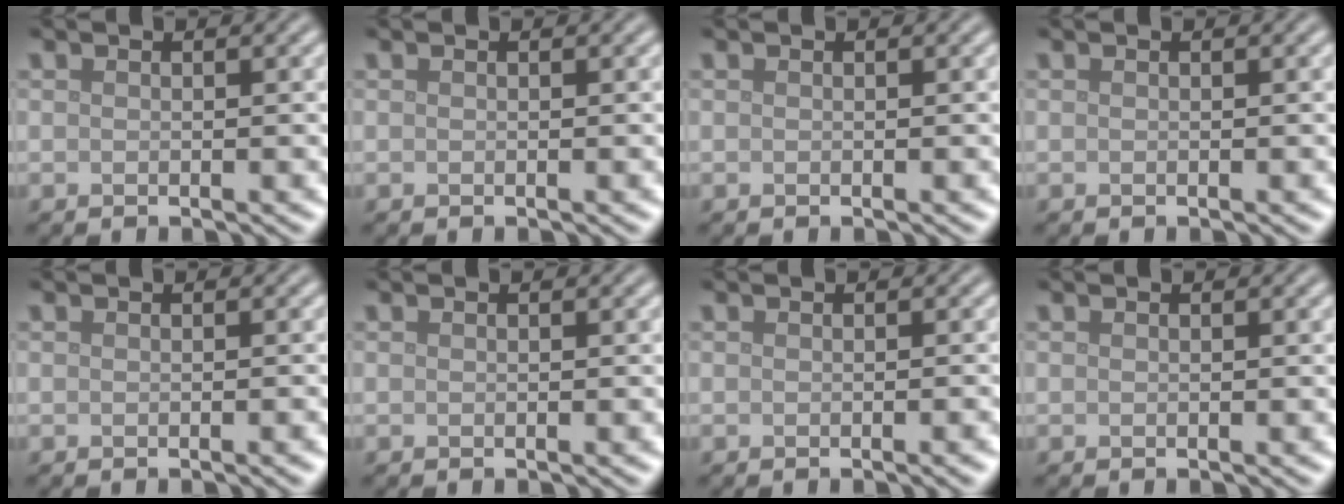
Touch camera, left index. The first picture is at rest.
{"total": 0.0}
{"total": 0.0}
{"total": 0.0}
{"total": 0.7, "force": [-0.3, 0.1, 0.6], "torque": [-0.006, 0.002, -0.003]}
{"total": 0.0}
{"total": 1.0, "force": [-0.4, 0.2, 0.9], "torque": [-0.007, 0.001, -0.005]}
{"total": 0.0}